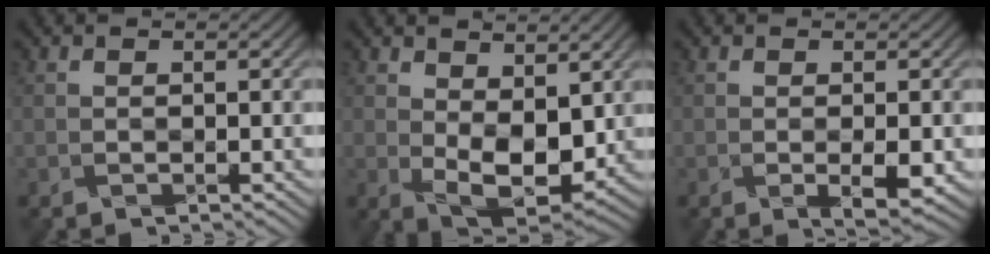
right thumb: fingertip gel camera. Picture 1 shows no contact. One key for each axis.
{"total": 6.9, "fx": 1.4, "fy": 4.0, "fz": 5.5, "tx": -0.112, "ty": -0.018, "tz": 0.039}
{"total": 2.6, "fx": -0.6, "fy": 0.6, "fz": 2.4, "tx": -0.046, "ty": -0.006, "tz": -0.002}